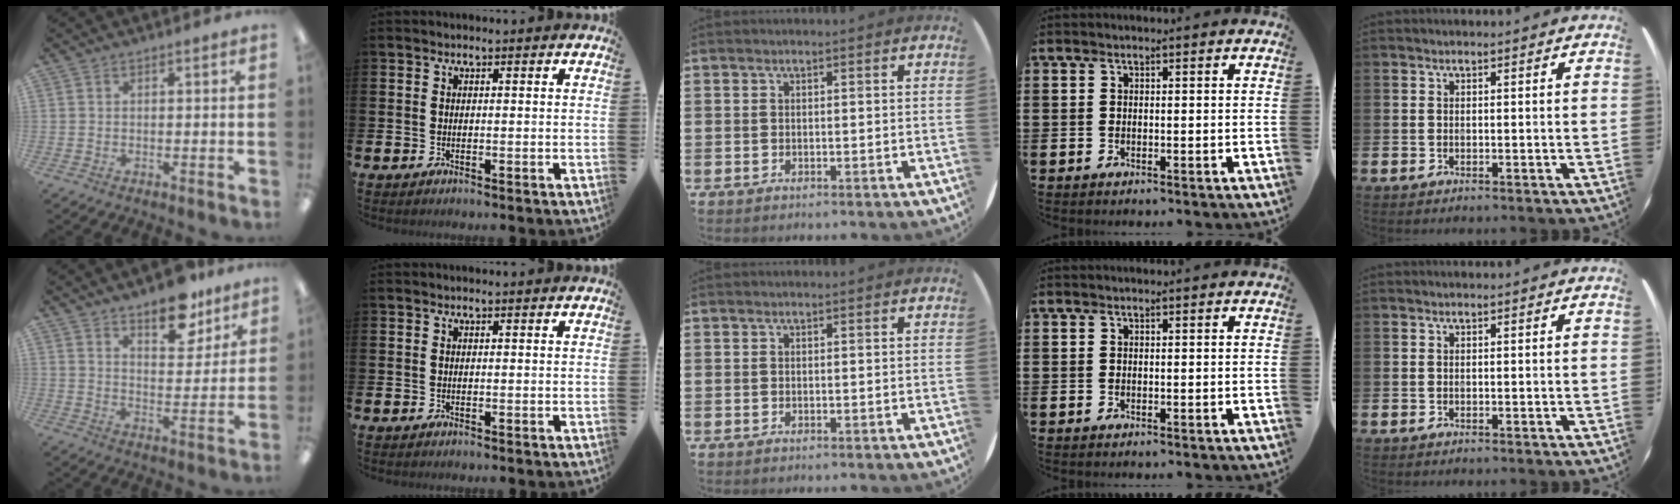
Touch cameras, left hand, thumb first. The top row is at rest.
{"thumb": {"total": 10.7, "force": [8.7, 4.4, 4.4], "torque": [-0.050, -0.052, 0.152]}}